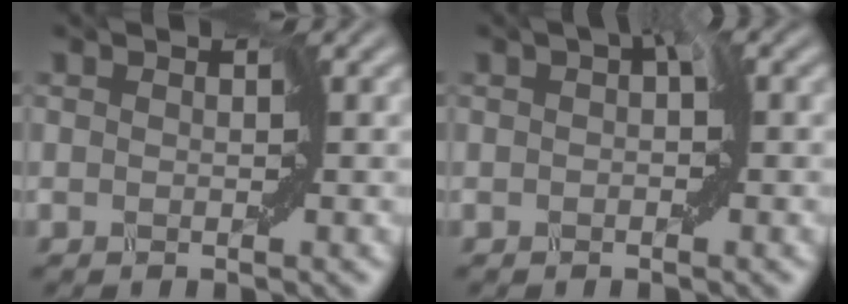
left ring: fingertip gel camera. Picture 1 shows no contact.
{"total": 1.9, "force": [-0.1, 1.1, 1.6], "torque": [-0.023, 0.000, -0.002]}